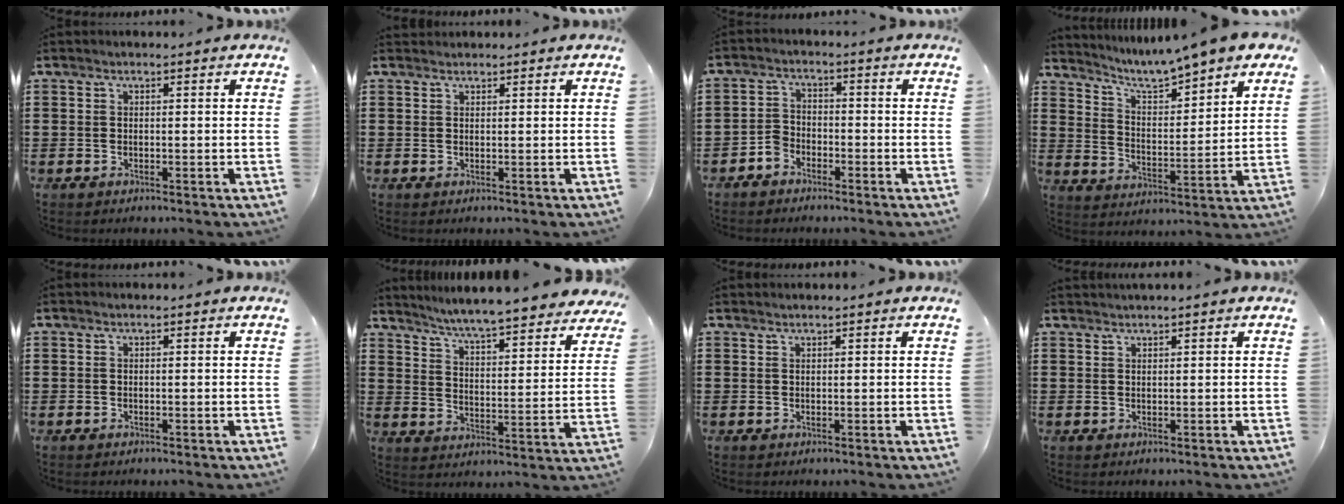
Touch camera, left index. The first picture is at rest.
{"total": 0.8, "force": [0.8, 0.1, 0.0], "torque": [-0.002, 0.000, 0.017]}
{"total": 2.7, "force": [-2.3, 1.3, 0.4], "torque": [-0.014, 0.006, -0.047]}
{"total": 5.8, "force": [5.4, 0.0, 2.2], "torque": [-0.067, -0.040, 0.085]}
{"total": 0.0}
{"total": 5.4, "force": [5.2, -0.9, 1.2], "torque": [-0.051, -0.046, 0.083]}
{"total": 0.6, "force": [0.5, 0.0, 0.2], "torque": [-0.004, -0.002, 0.011]}
{"total": 0.9, "force": [0.9, -0.2, 0.2], "torque": [-0.005, -0.003, 0.018]}